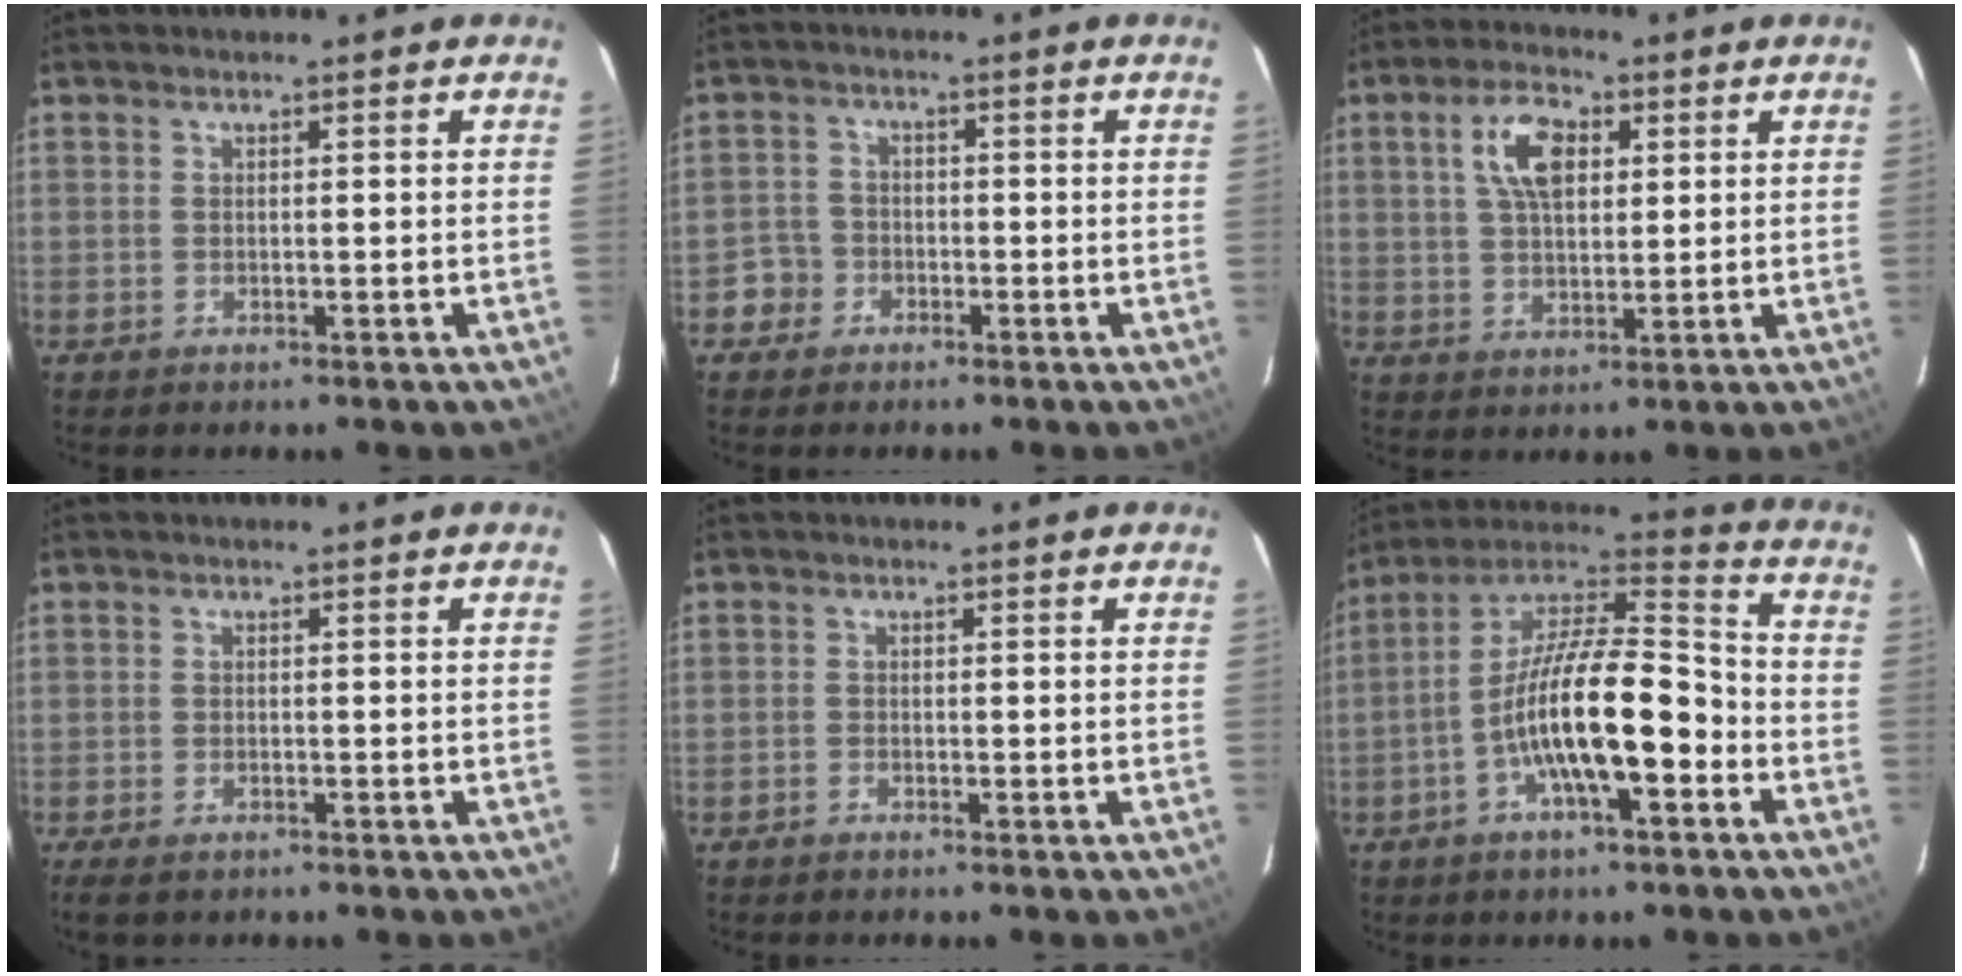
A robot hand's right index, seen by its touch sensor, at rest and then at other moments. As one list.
[{"total": 4.0, "force": [-2.0, 3.5, 0.0], "torque": [0.002, 0.021, -0.038]}, {"total": 8.4, "force": [2.8, 4.4, 6.6], "torque": [-0.123, 0.018, 0.051]}, {"total": 3.8, "force": [-2.7, 1.7, 2.0], "torque": [-0.051, -0.012, -0.049]}, {"total": 0.7, "force": [-0.7, 0.3, 0.0], "torque": [-0.003, 0.002, -0.014]}, {"total": 16.5, "force": [-5.6, 4.7, 14.8], "torque": [-0.270, 0.002, -0.109]}]